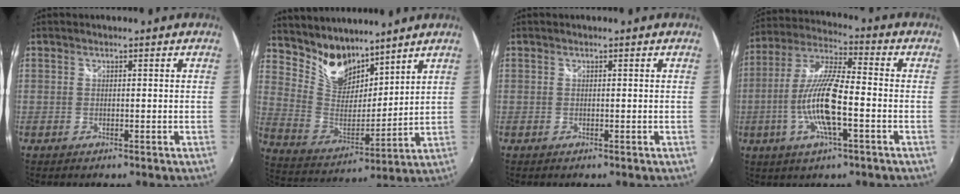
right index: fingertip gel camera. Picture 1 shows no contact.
{"total": 13.3, "force": [10.4, 7.2, 4.1], "torque": [-0.103, 0.008, 0.209]}
{"total": 0.0}
{"total": 13.6, "force": [-3.7, 2.8, 12.8], "torque": [-0.260, -0.005, -0.072]}